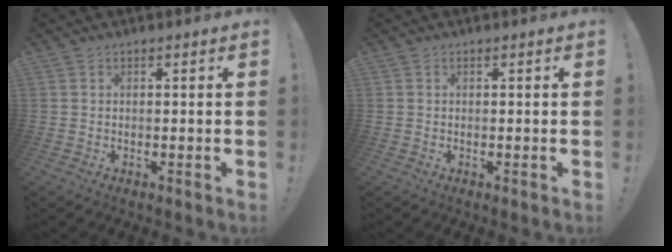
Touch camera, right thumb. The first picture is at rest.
{"total": 0.0}